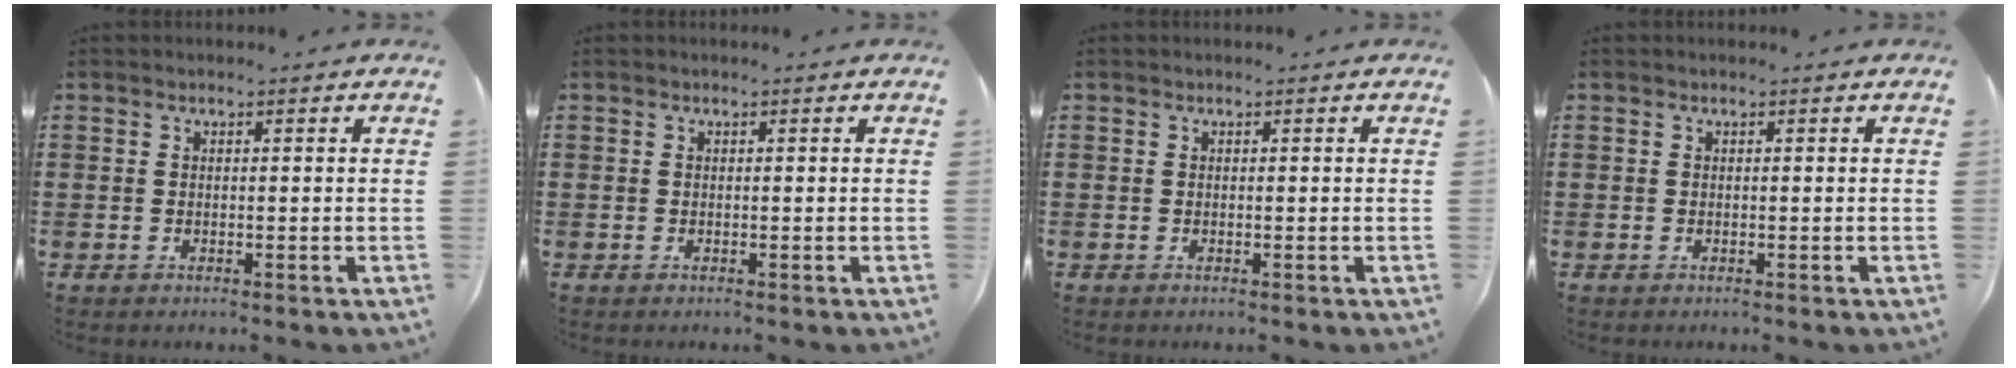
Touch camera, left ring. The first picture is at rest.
{"total": 0.0}
{"total": 0.0}
{"total": 0.0}